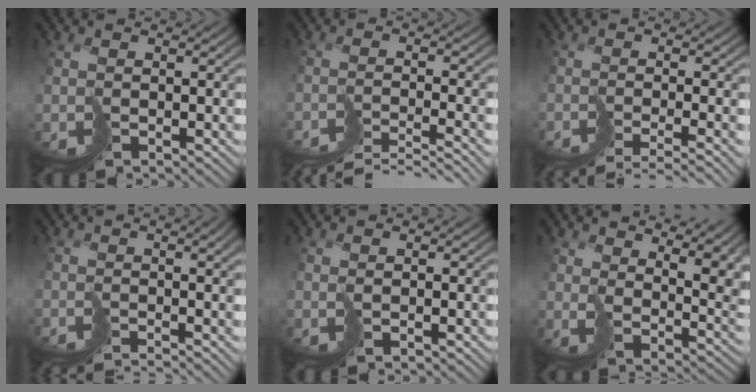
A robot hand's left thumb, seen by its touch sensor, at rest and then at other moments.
{"total": 5.8, "force": [-5.6, -0.4, 1.6], "torque": [-0.012, 0.002, -0.086]}
{"total": 5.0, "force": [-4.5, -0.6, 2.0], "torque": [-0.017, -0.007, -0.064]}
{"total": 4.1, "force": [-2.1, -0.1, 3.5], "torque": [-0.021, -0.007, -0.023]}
{"total": 0.8, "force": [0.1, -0.6, -0.4], "torque": [0.010, 0.001, 0.006]}
{"total": 11.1, "force": [8.0, 4.0, 6.5], "torque": [-0.107, 0.009, 0.146]}